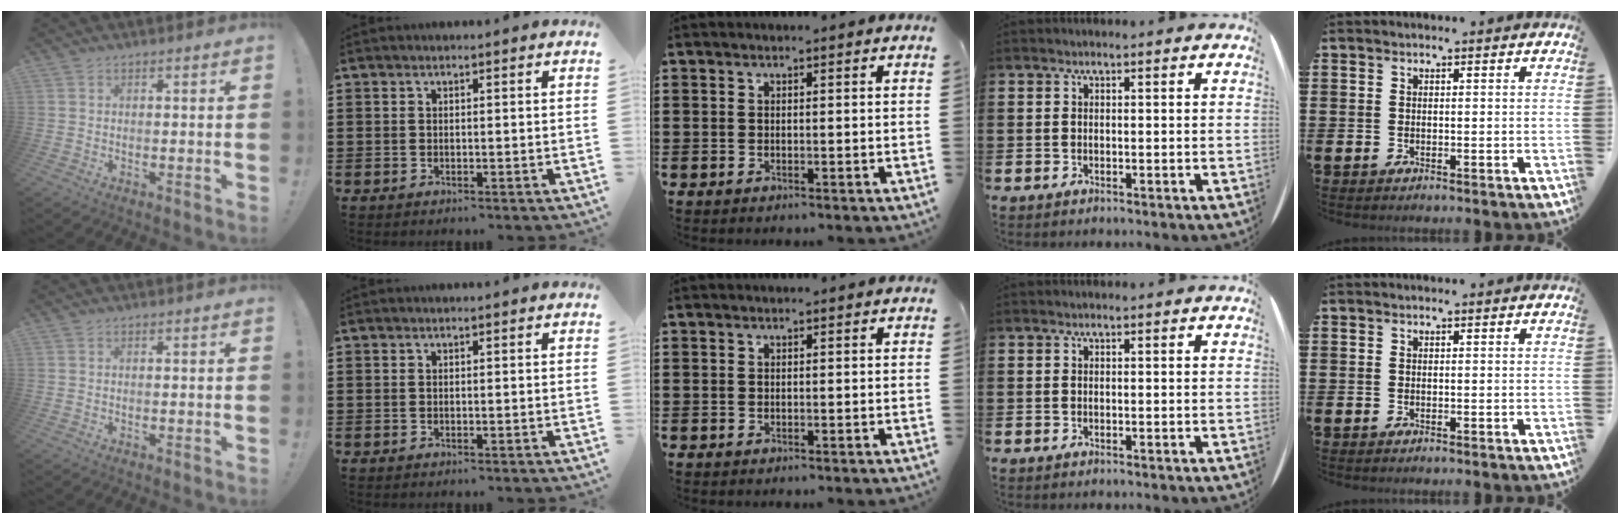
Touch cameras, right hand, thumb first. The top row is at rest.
{}